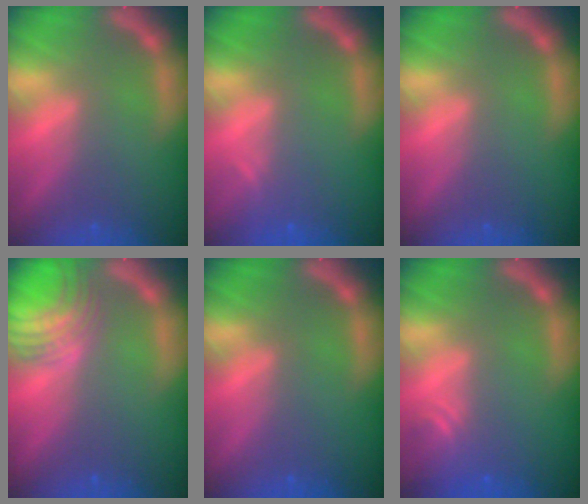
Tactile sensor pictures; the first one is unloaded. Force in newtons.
{"total": 0.9}
{"total": 0.0}
{"total": 6.6}
{"total": 0.0}
{"total": 2.4}